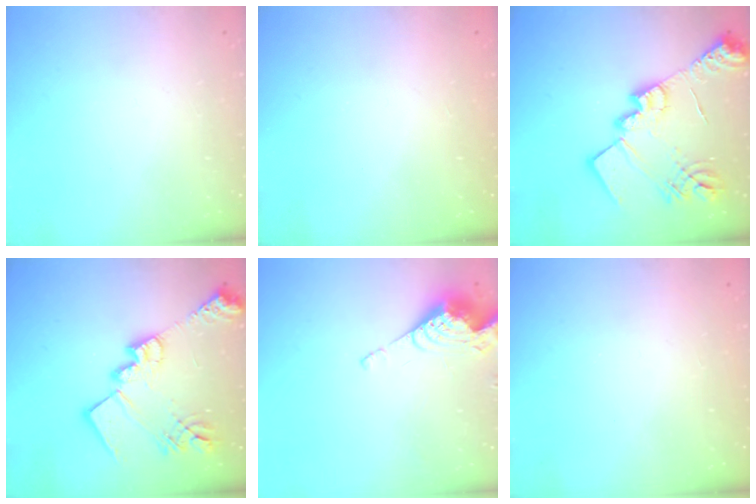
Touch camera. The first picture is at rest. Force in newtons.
{"total": 1.1, "press": 1.0, "slide": 0.1}
{"total": 23.1, "press": 23.0, "slide": 2.1}
{"total": 22.2, "press": 22.1, "slide": 1.7}
{"total": 8.5, "press": 8.4, "slide": 1.1}
{"total": 0.9, "press": 0.9, "slide": 0.2}